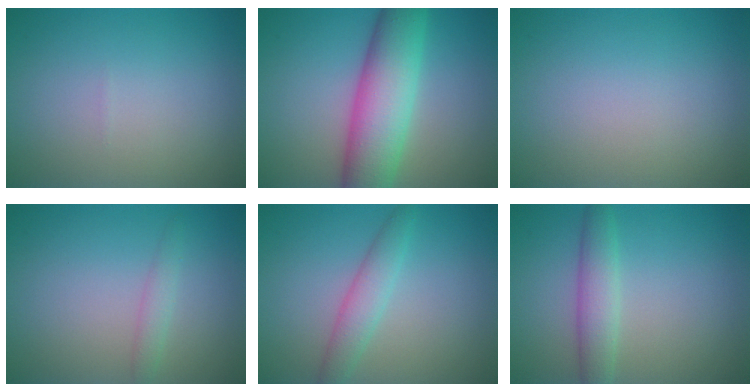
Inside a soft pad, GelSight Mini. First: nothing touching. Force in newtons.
{"total": 8.7, "press": 8.7, "slide": 0.2}
{"total": 0.0}
{"total": 1.3, "press": 1.3, "slide": 0.0}
{"total": 2.7, "press": 2.7, "slide": 0.0}
{"total": 3.0, "press": 3.0, "slide": 0.0}